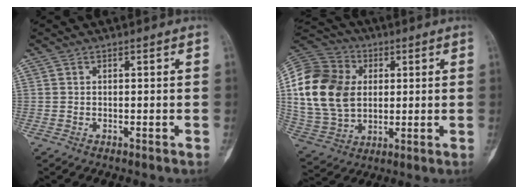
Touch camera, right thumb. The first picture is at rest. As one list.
[{"total": 21.3, "force": [3.1, 16.1, 13.6], "torque": [-0.267, 0.007, 0.064]}]